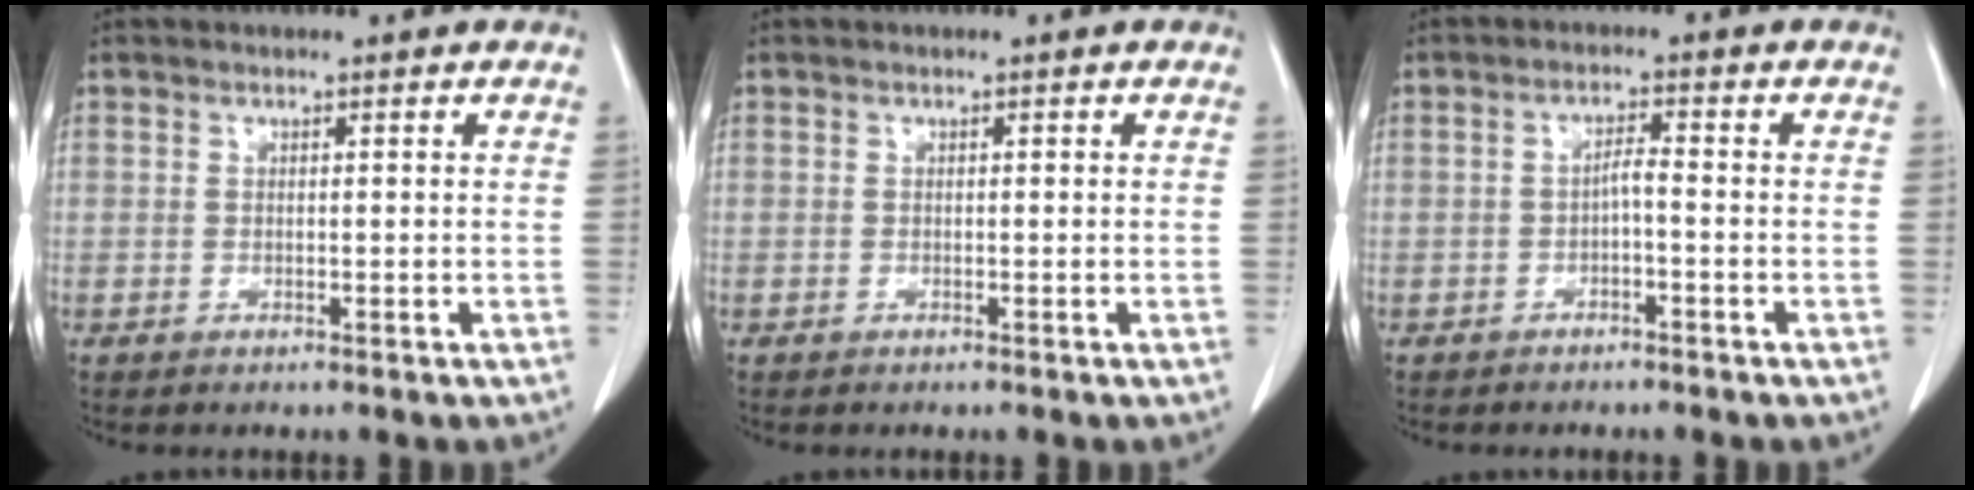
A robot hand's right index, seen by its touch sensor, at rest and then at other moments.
{"total": 0.0}
{"total": 2.0, "force": [-0.8, 0.3, 1.8], "torque": [-0.030, 0.003, -0.015]}